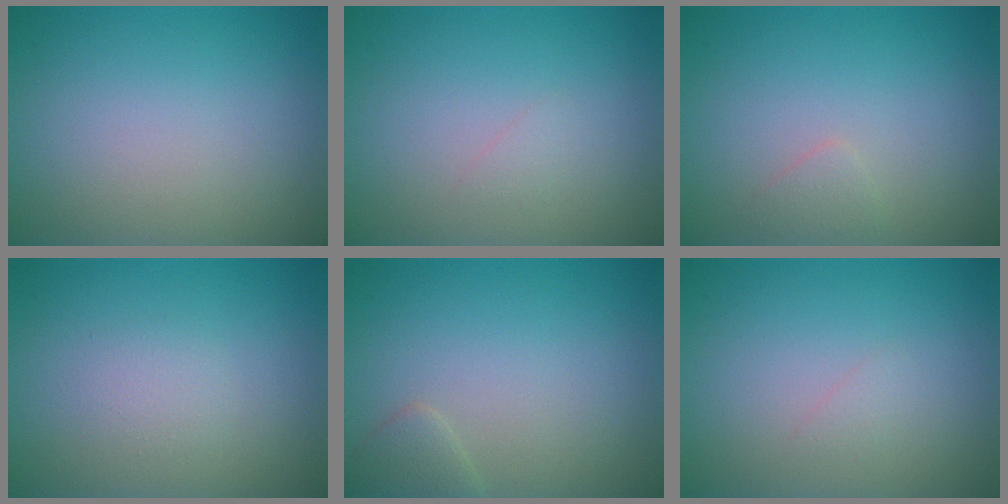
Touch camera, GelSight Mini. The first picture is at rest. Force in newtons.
{"total": 0.6, "press": 0.6, "slide": 0.0}
{"total": 0.9, "press": 0.9, "slide": 0.1}
{"total": 1.2, "press": 1.2, "slide": 0.0}
{"total": 1.4, "press": 1.4, "slide": 0.1}
{"total": 0.6, "press": 0.6, "slide": 0.0}